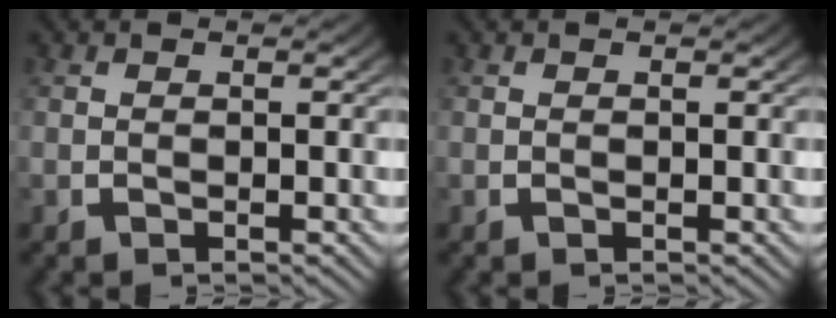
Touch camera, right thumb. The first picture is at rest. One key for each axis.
{"total": 0.0}